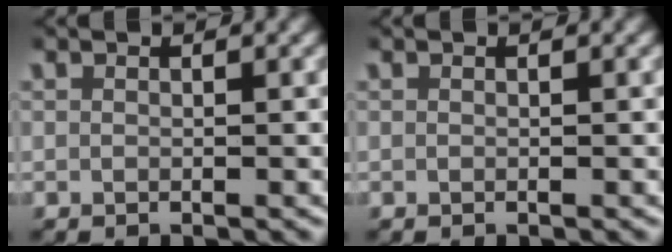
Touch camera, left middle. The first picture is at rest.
{"total": 0.0}